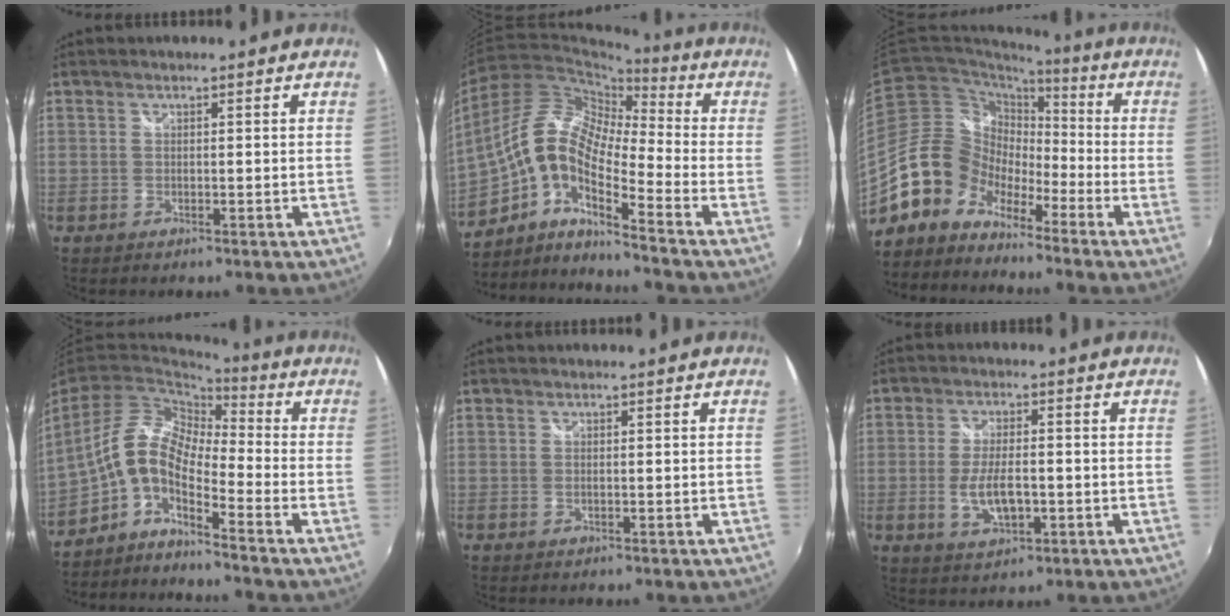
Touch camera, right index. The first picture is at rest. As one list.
[{"total": 13.5, "force": [-4.2, 4.8, 11.9], "torque": [-0.211, 0.006, -0.100]}, {"total": 12.5, "force": [-9.0, 8.0, 3.3], "torque": [-0.063, 0.031, -0.181]}, {"total": 7.8, "force": [-3.8, 2.6, 6.2], "torque": [-0.109, 0.011, -0.090]}, {"total": 0.0}, {"total": 6.6, "force": [-1.5, 2.7, 5.8], "torque": [-0.118, -0.008, -0.023]}]